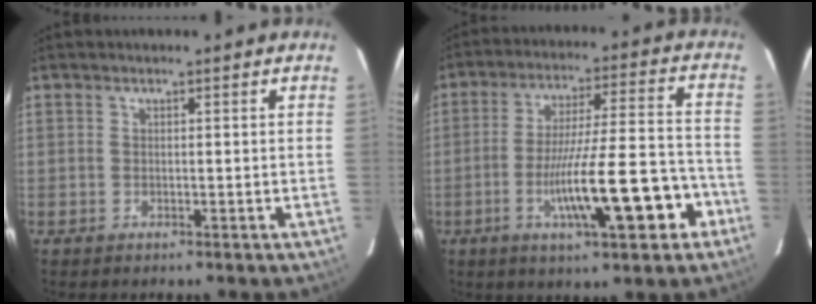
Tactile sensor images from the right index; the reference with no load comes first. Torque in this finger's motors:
{"motor_torque": [1.18, -0.95, 0.50, 0.21]}